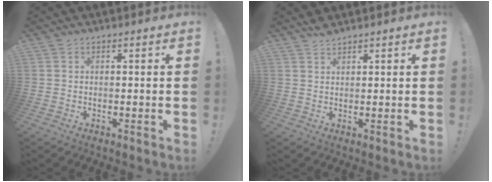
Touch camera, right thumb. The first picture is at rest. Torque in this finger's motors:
{"motor_torque": [-0.08, -0.12, 0.09, -0.38, 0.00]}